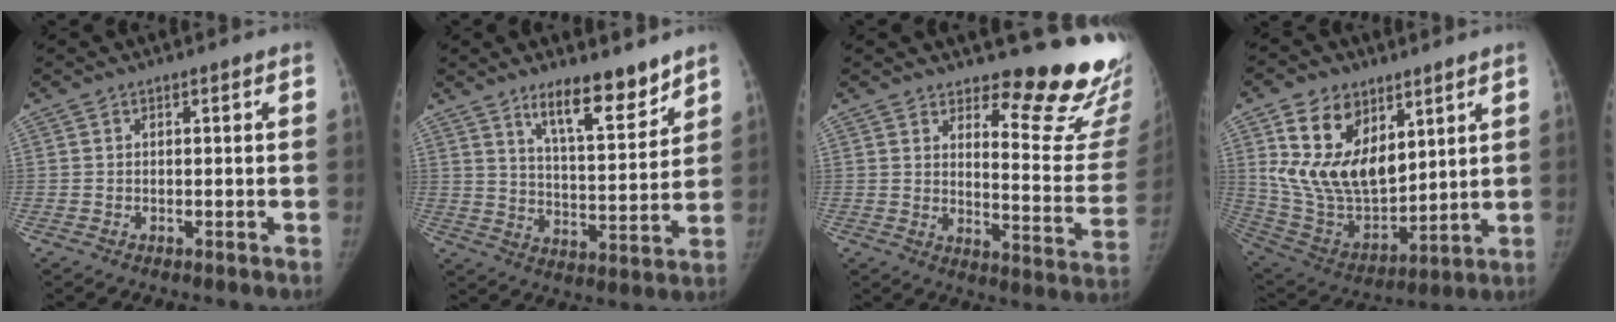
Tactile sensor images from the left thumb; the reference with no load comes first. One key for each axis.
{"total": 11.9, "fx": 8.7, "fy": 3.3, "fz": 7.4, "tx": -0.094, "ty": -0.068, "tz": 0.150}
{"total": 17.5, "fx": 15.2, "fy": 3.9, "fz": 7.8, "tx": -0.054, "ty": -0.172, "tz": 0.184}
{"total": 18.7, "fx": 7.9, "fy": 11.6, "fz": 12.4, "tx": -0.195, "ty": -0.044, "tz": 0.168}